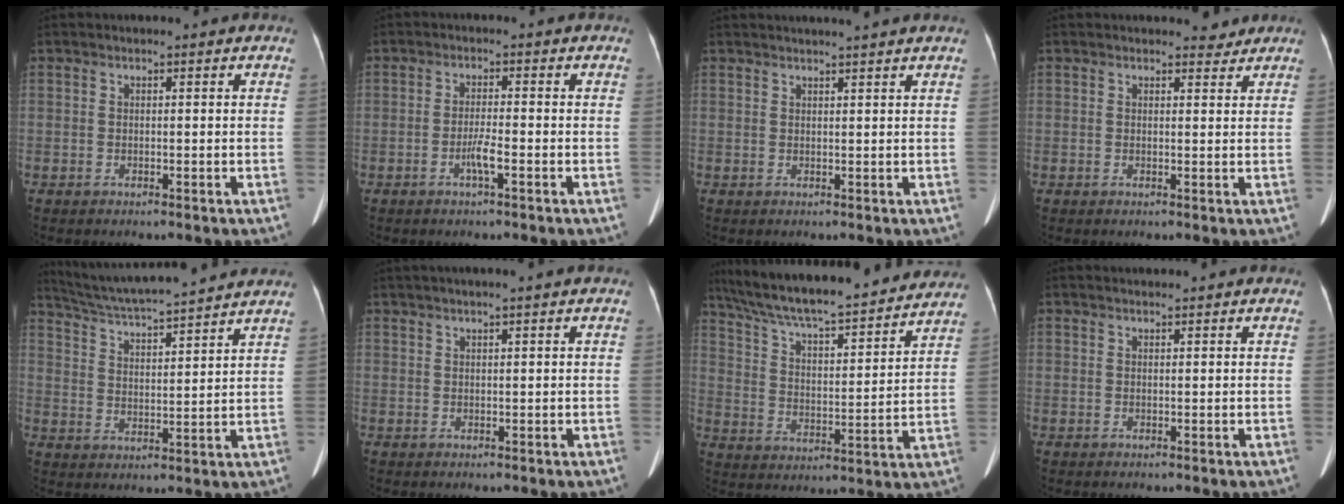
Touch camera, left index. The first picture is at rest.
{"total": 2.9, "force": [-1.3, 0.0, 2.5], "torque": [-0.050, -0.002, -0.027]}
{"total": 5.3, "force": [4.7, -0.7, 2.3], "torque": [-0.029, 0.019, 0.055]}
{"total": 2.0, "force": [1.8, 0.7, 0.0], "torque": [-0.001, -0.009, 0.018]}
{"total": 17.1, "force": [15.7, -0.1, 6.9], "torque": [-0.127, 0.018, 0.236]}
{"total": 3.7, "force": [2.9, -0.7, 2.3], "torque": [-0.032, 0.024, 0.051]}
{"total": 27.2, "force": [24.1, 3.7, 12.0], "torque": [-0.205, -0.004, 0.338]}
{"total": 1.9, "force": [1.8, 0.1, 0.5], "torque": [-0.010, 0.019, 0.028]}